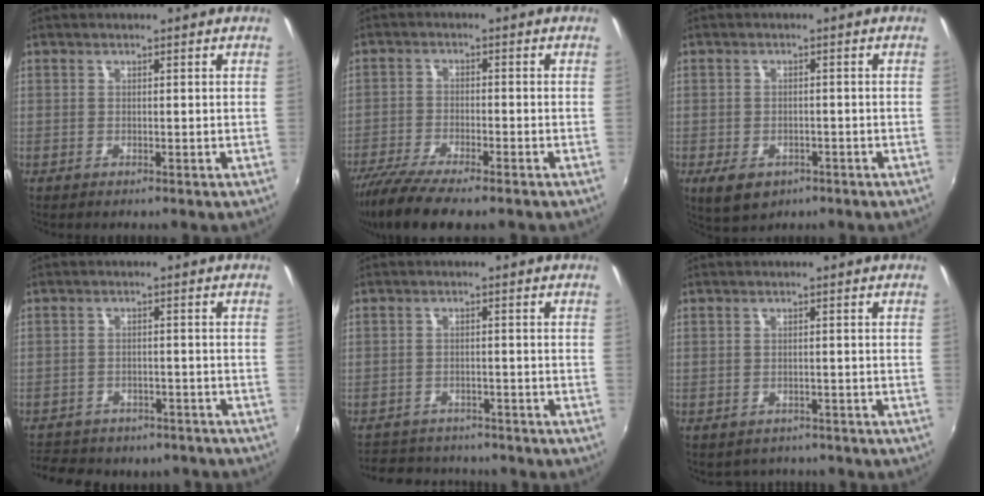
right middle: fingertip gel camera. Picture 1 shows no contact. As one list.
[{"total": 10.0, "force": [-8.0, 1.9, 5.8], "torque": [-0.138, -0.036, -0.147]}, {"total": 6.2, "force": [-3.2, 4.0, 3.5], "torque": [-0.075, -0.020, -0.048]}, {"total": 15.4, "force": [-12.5, 7.0, 5.7], "torque": [-0.136, -0.001, -0.162]}, {"total": 9.4, "force": [-8.4, 3.6, 2.2], "torque": [-0.062, 0.012, -0.122]}, {"total": 4.0, "force": [-3.4, 2.0, 0.6], "torque": [-0.015, -0.011, -0.045]}]